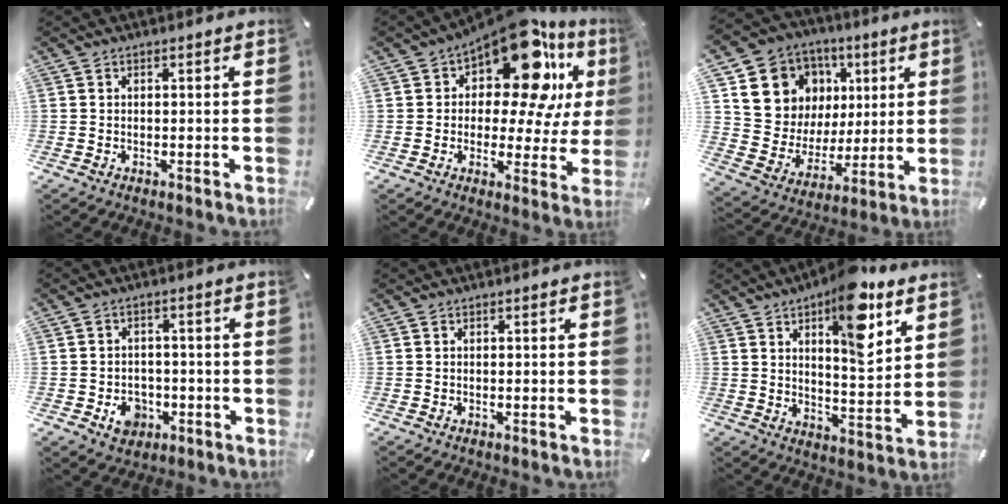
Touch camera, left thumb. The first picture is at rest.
{"total": 18.3, "force": [10.1, 8.3, 12.8], "torque": [-0.185, -0.075, 0.167]}
{"total": 12.4, "force": [5.3, 11.1, 1.7], "torque": [-0.032, -0.049, 0.112]}
{"total": 6.4, "force": [-2.2, 5.4, 2.7], "torque": [-0.039, 0.009, -0.038]}
{"total": 0.0}
{"total": 15.0, "force": [8.3, 5.9, 11.0], "torque": [-0.155, -0.043, 0.135]}